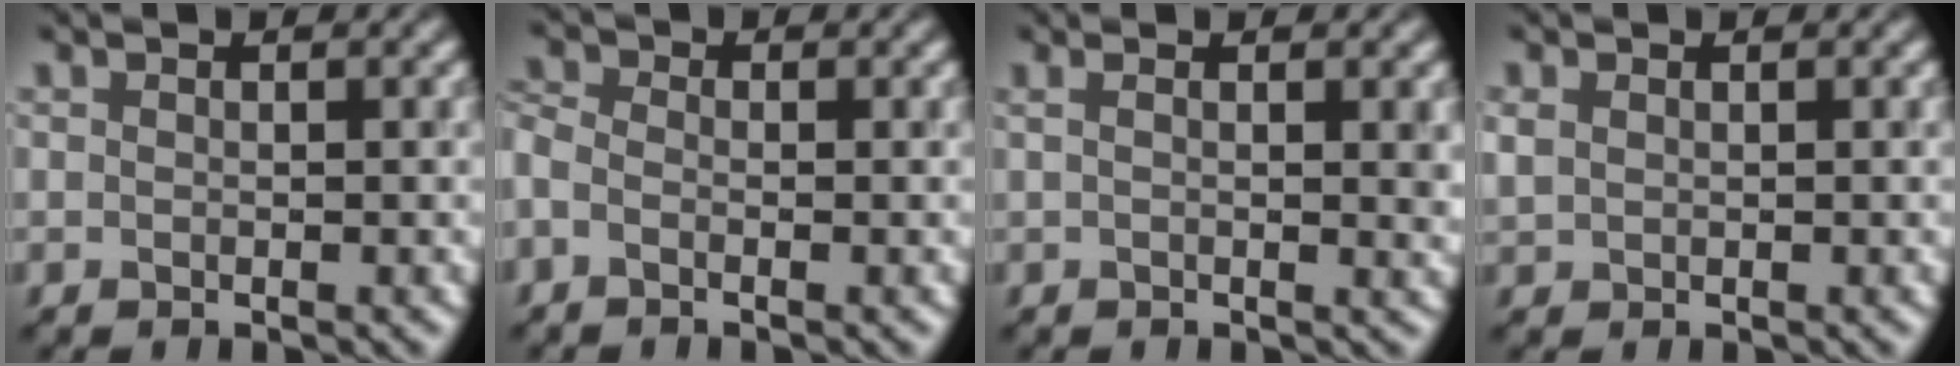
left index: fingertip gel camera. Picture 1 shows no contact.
{"total": 1.8, "force": [-0.7, 1.2, 1.2], "torque": [-0.039, 0.003, -0.030]}
{"total": 2.5, "force": [0.5, 0.5, 2.4], "torque": [-0.034, 0.001, 0.007]}
{"total": 0.9, "force": [0.3, 0.7, 0.4], "torque": [-0.013, 0.002, 0.008]}